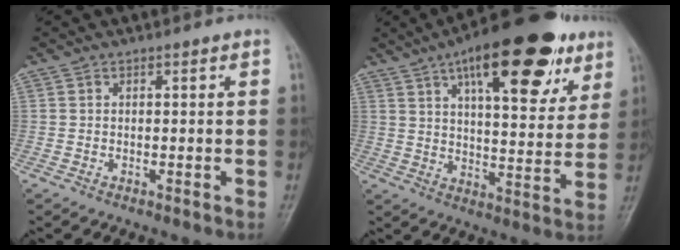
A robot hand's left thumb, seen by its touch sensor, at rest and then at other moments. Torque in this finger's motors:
{"motor_torque": [2.01, 1.27, 2.23, -0.54, 0.47]}